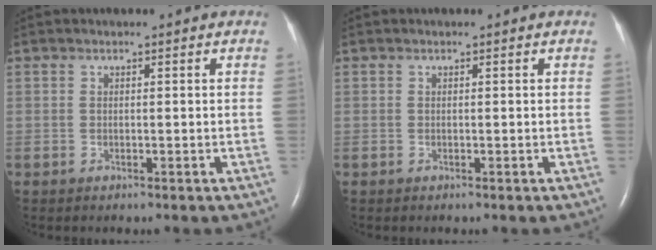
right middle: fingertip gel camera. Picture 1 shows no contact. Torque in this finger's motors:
{"motor_torque": [0.00, 0.00, 0.00, 0.00]}